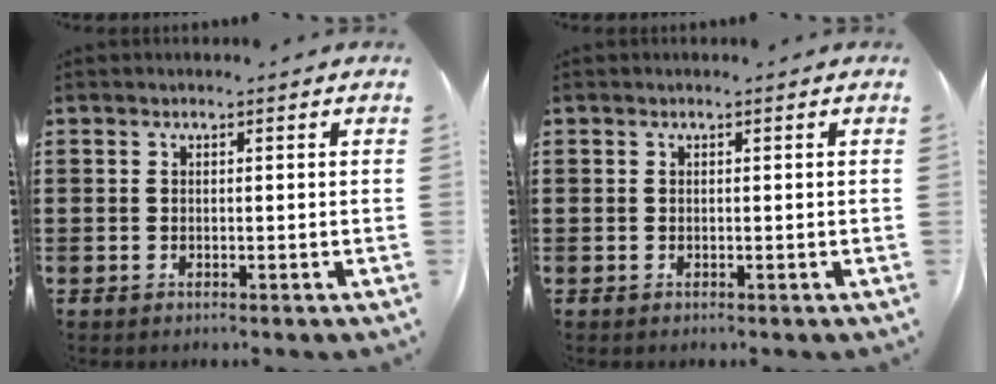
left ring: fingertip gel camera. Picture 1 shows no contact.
{"total": 0.0}